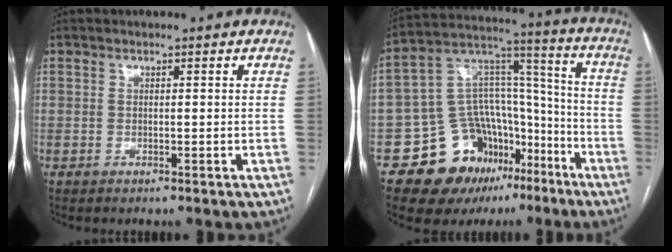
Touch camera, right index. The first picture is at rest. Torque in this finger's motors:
{"motor_torque": [-0.16, -0.18, -0.62, -0.21]}